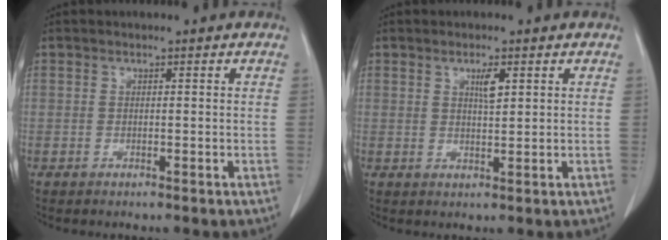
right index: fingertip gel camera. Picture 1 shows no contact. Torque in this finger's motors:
{"motor_torque": [0.02, 0.00, 0.03, 0.02]}